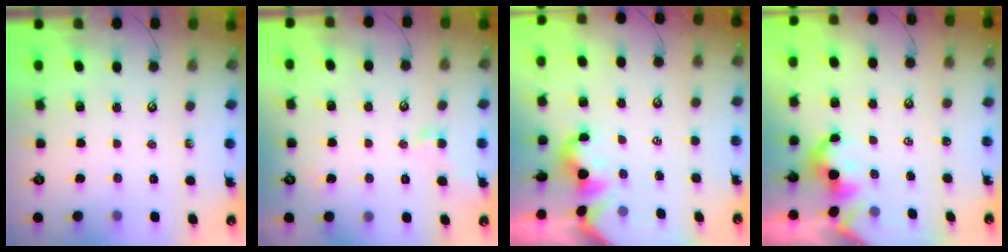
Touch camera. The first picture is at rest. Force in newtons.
{"total": 1.0, "press": 0.9, "slide": 0.3}
{"total": 1.1, "press": 1.1, "slide": 0.4}
{"total": 2.2, "press": 2.2, "slide": 0.4}